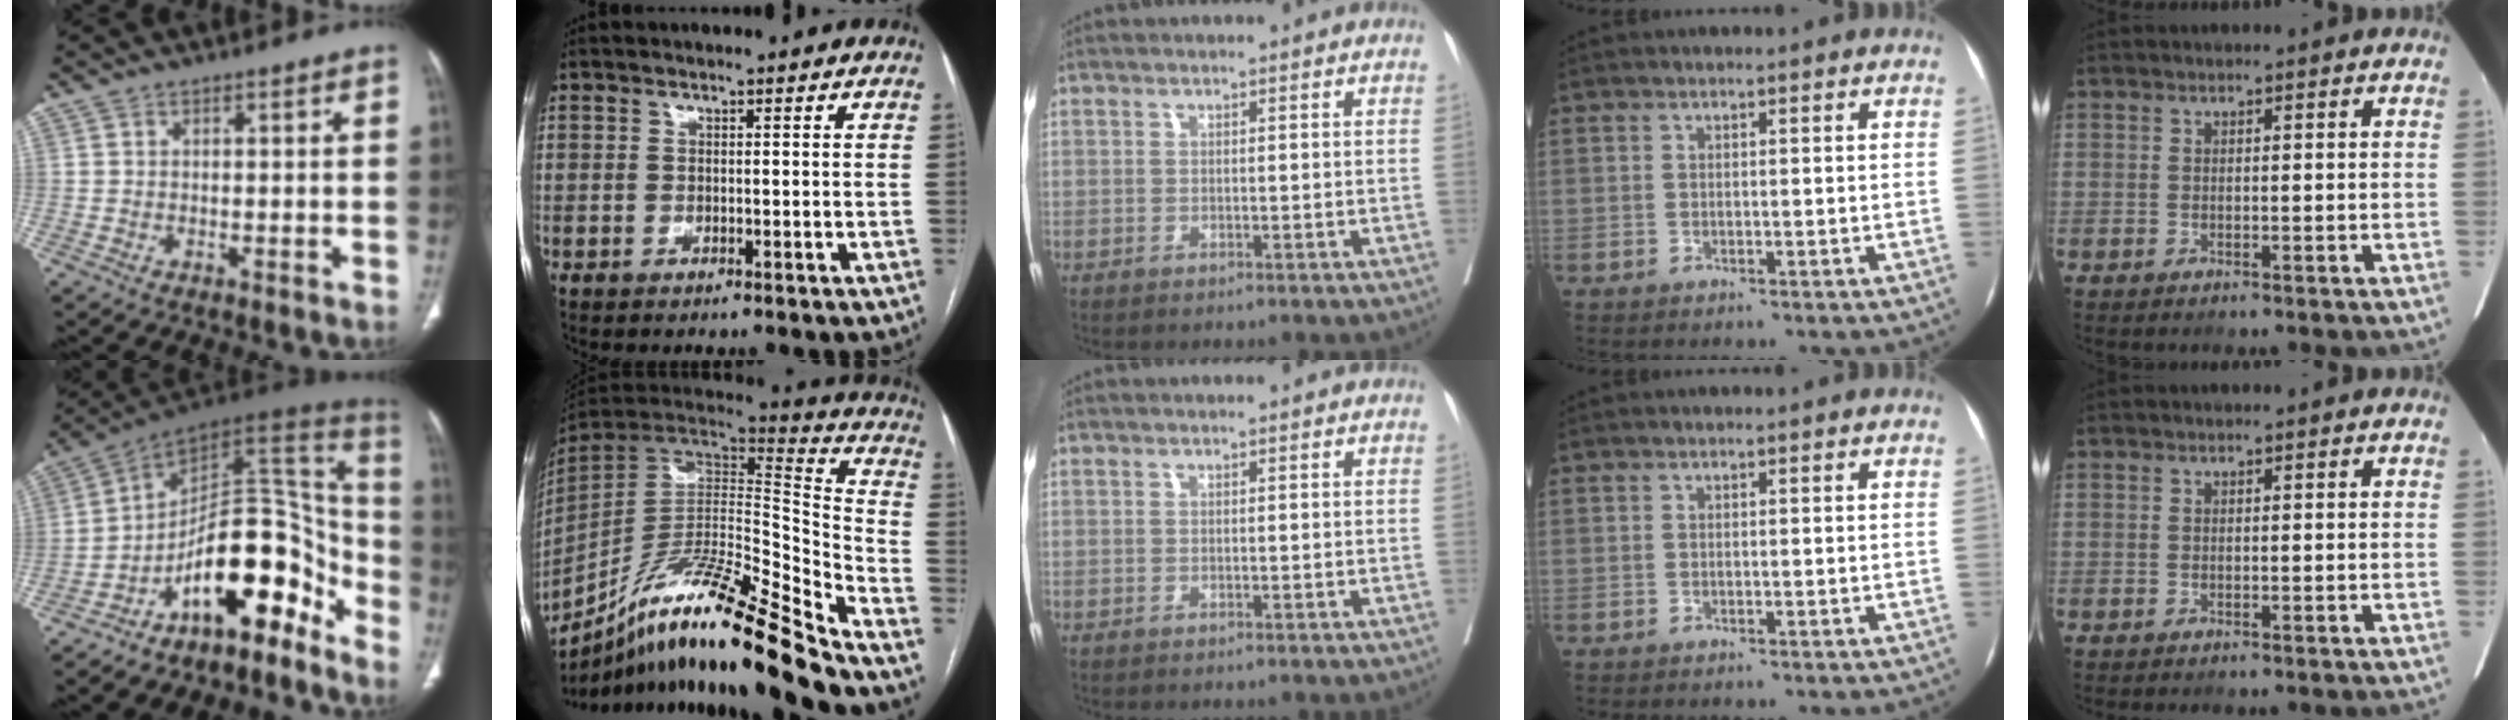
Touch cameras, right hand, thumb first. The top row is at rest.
{"thumb": {"total": 19.1, "force": [-11.5, 8.3, 12.9], "torque": [-0.140, 0.143, -0.189]}, "index": {"total": 24.2, "force": [-18.9, 0.3, 15.1], "torque": [-0.239, -0.018, -0.332]}}